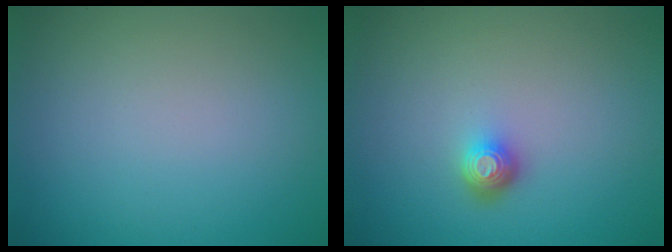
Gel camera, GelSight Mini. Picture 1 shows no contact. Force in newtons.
{"total": 1.8, "press": 1.3, "slide": 1.2}